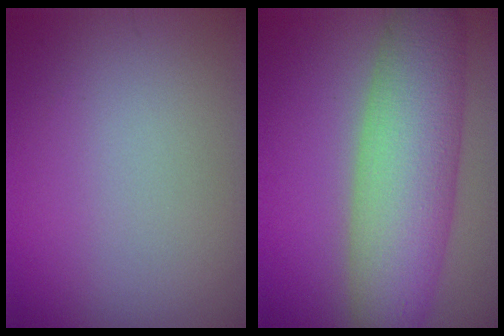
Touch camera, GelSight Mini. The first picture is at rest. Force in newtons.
{"total": 9.1, "press": 9.1, "slide": 0.2}